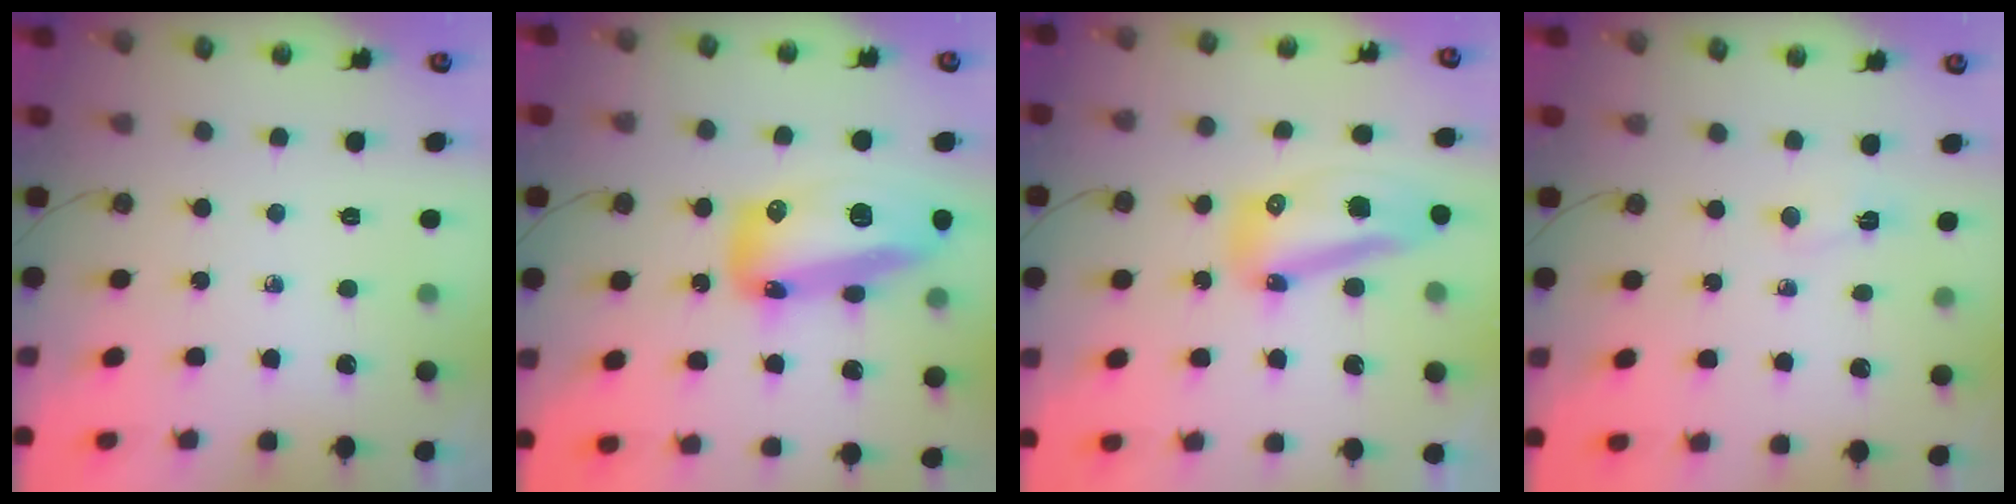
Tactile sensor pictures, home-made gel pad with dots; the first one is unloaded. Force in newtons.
{"total": 19.2, "press": 19.1, "slide": 2.5}
{"total": 13.2, "press": 13.1, "slide": 1.4}
{"total": 2.5, "press": 2.4, "slide": 0.6}